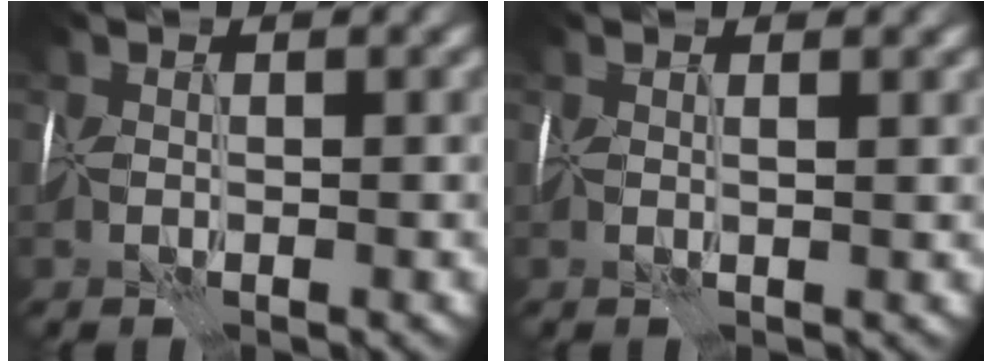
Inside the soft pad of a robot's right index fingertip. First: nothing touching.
{"total": 1.1, "force": [0.8, -0.3, 0.7], "torque": [-0.010, 0.000, 0.009]}